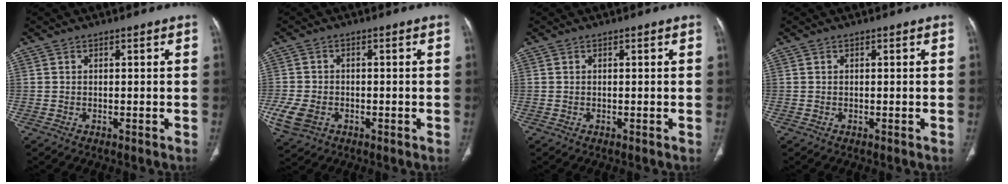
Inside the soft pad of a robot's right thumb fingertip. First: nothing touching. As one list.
[{"total": 6.8, "force": [-2.3, 5.0, 4.0], "torque": [-0.091, 0.003, -0.037]}, {"total": 0.0}, {"total": 0.0}]